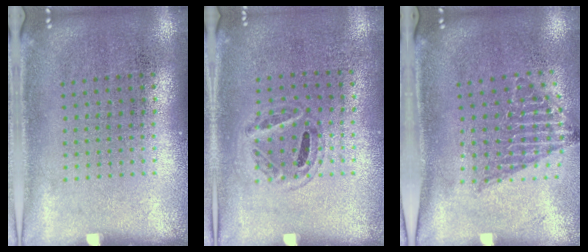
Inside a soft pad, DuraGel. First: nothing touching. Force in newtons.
{"total": 1.0, "press": 0.8, "slide": 0.6}
{"total": 1.4, "press": 1.1, "slide": 0.8}